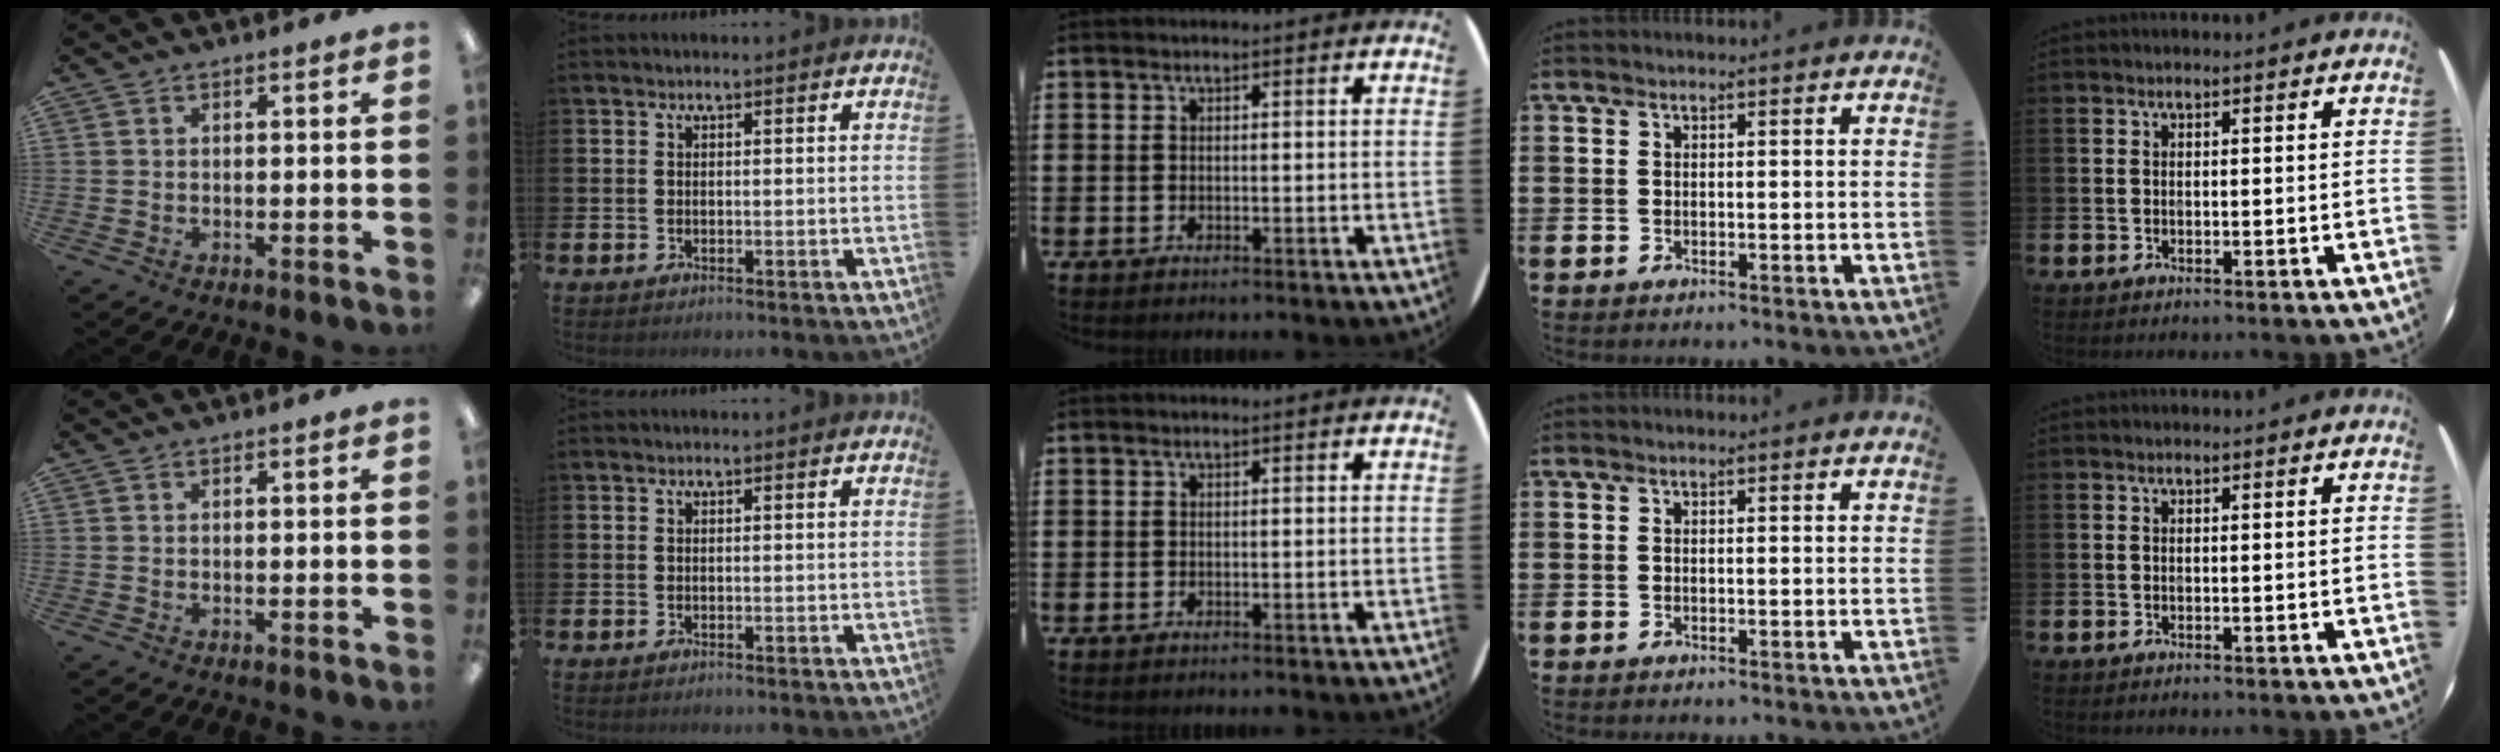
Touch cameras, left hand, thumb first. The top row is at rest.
{}